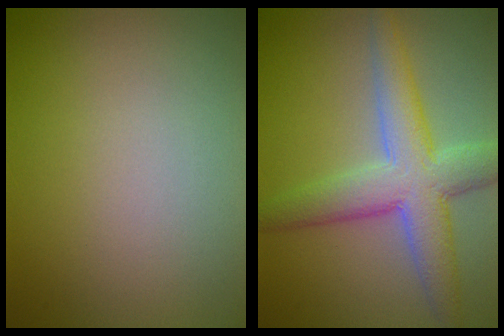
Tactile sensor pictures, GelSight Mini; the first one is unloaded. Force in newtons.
{"total": 6.3, "press": 6.3, "slide": 0.1}